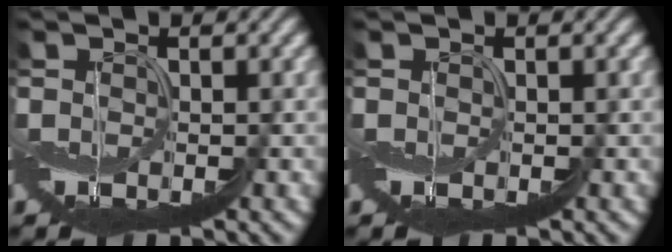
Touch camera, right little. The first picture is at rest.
{"total": 0.0}